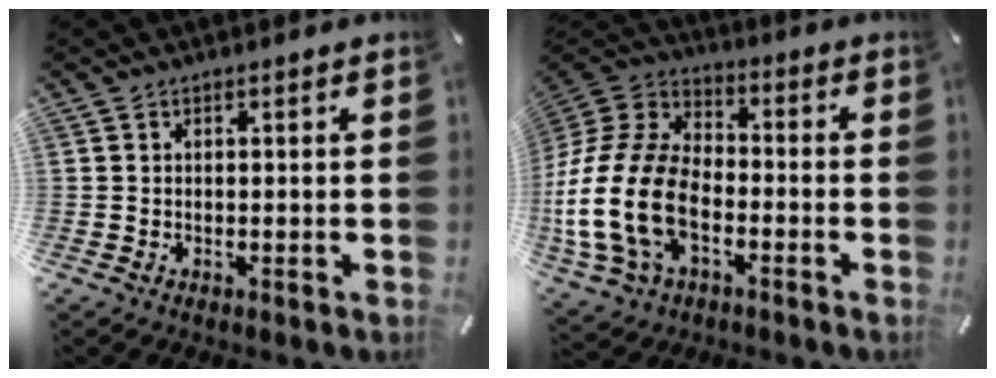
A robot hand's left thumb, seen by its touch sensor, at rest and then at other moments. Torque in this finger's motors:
{"motor_torque": [0.60, 2.59, 2.77, 0.00, 1.05]}